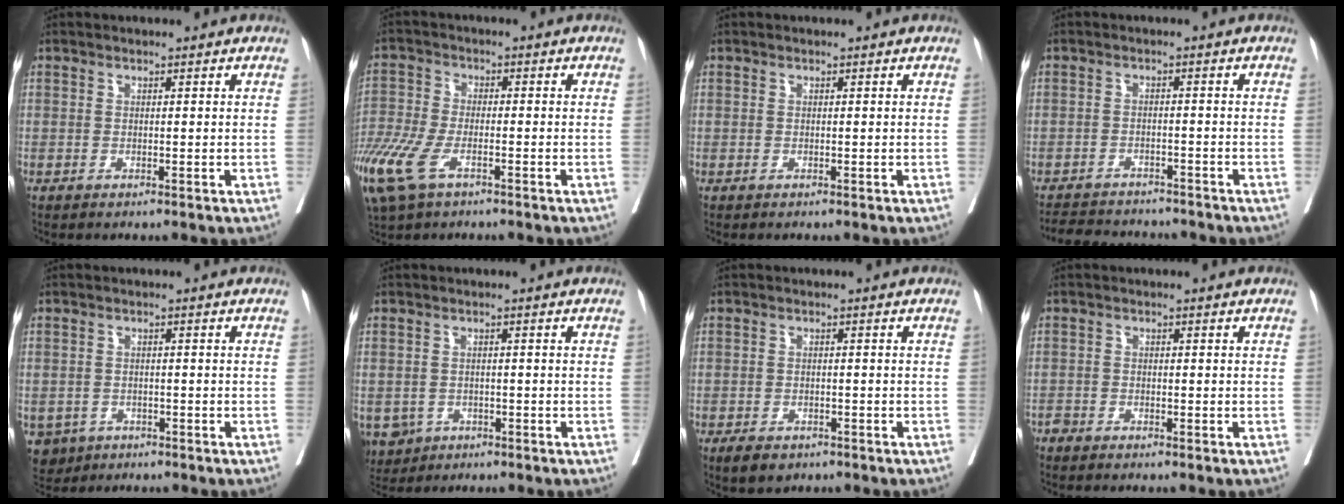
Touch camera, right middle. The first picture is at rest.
{"total": 11.8, "force": [-6.7, 4.9, 8.4], "torque": [-0.205, -0.018, -0.130]}
{"total": 0.0}
{"total": 10.4, "force": [-9.7, 2.6, 3.0], "torque": [-0.056, 0.000, -0.130]}
{"total": 4.5, "force": [-2.4, 3.6, 0.8], "torque": [-0.014, 0.004, -0.035]}
{"total": 5.3, "force": [-2.6, 4.3, 1.5], "torque": [-0.029, 0.000, -0.036]}
{"total": 4.0, "force": [-2.9, 2.1, 1.8], "torque": [-0.030, -0.004, -0.038]}
{"total": 1.2, "force": [-1.2, 0.3, 0.0], "torque": [0.001, -0.001, -0.025]}